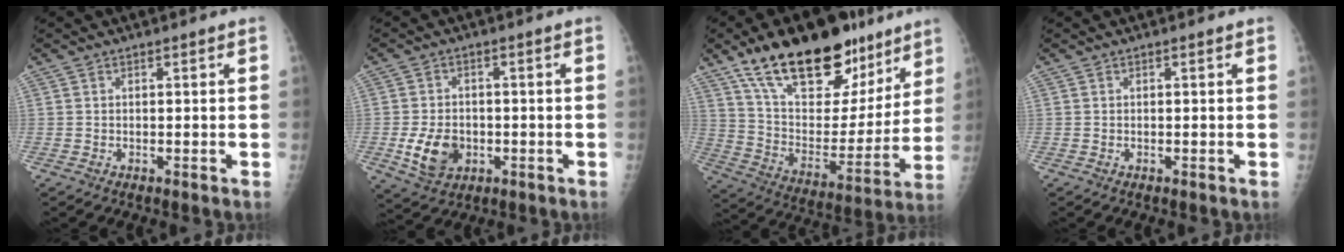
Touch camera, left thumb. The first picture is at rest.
{"total": 7.8, "force": [-1.8, 5.8, 4.9], "torque": [-0.074, 0.002, -0.023]}
{"total": 28.4, "force": [18.6, 13.0, 17.1], "torque": [-0.232, -0.052, 0.304]}
{"total": 0.0}